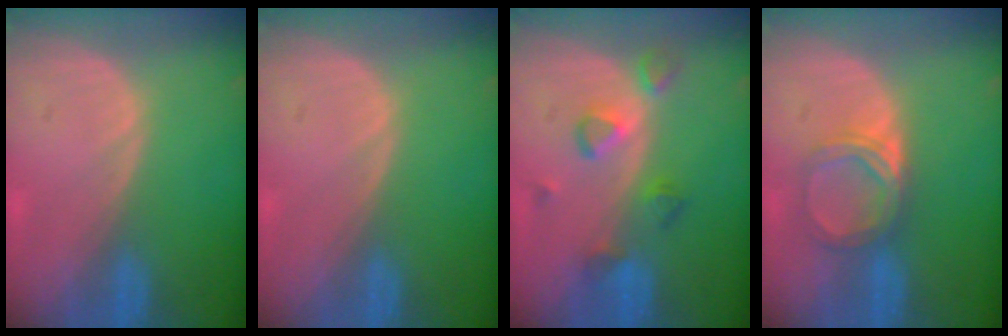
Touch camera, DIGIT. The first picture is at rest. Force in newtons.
{"total": 0.0}
{"total": 4.8, "press": 4.8, "slide": 0.7}
{"total": 5.2, "press": 4.6, "slide": 2.4}